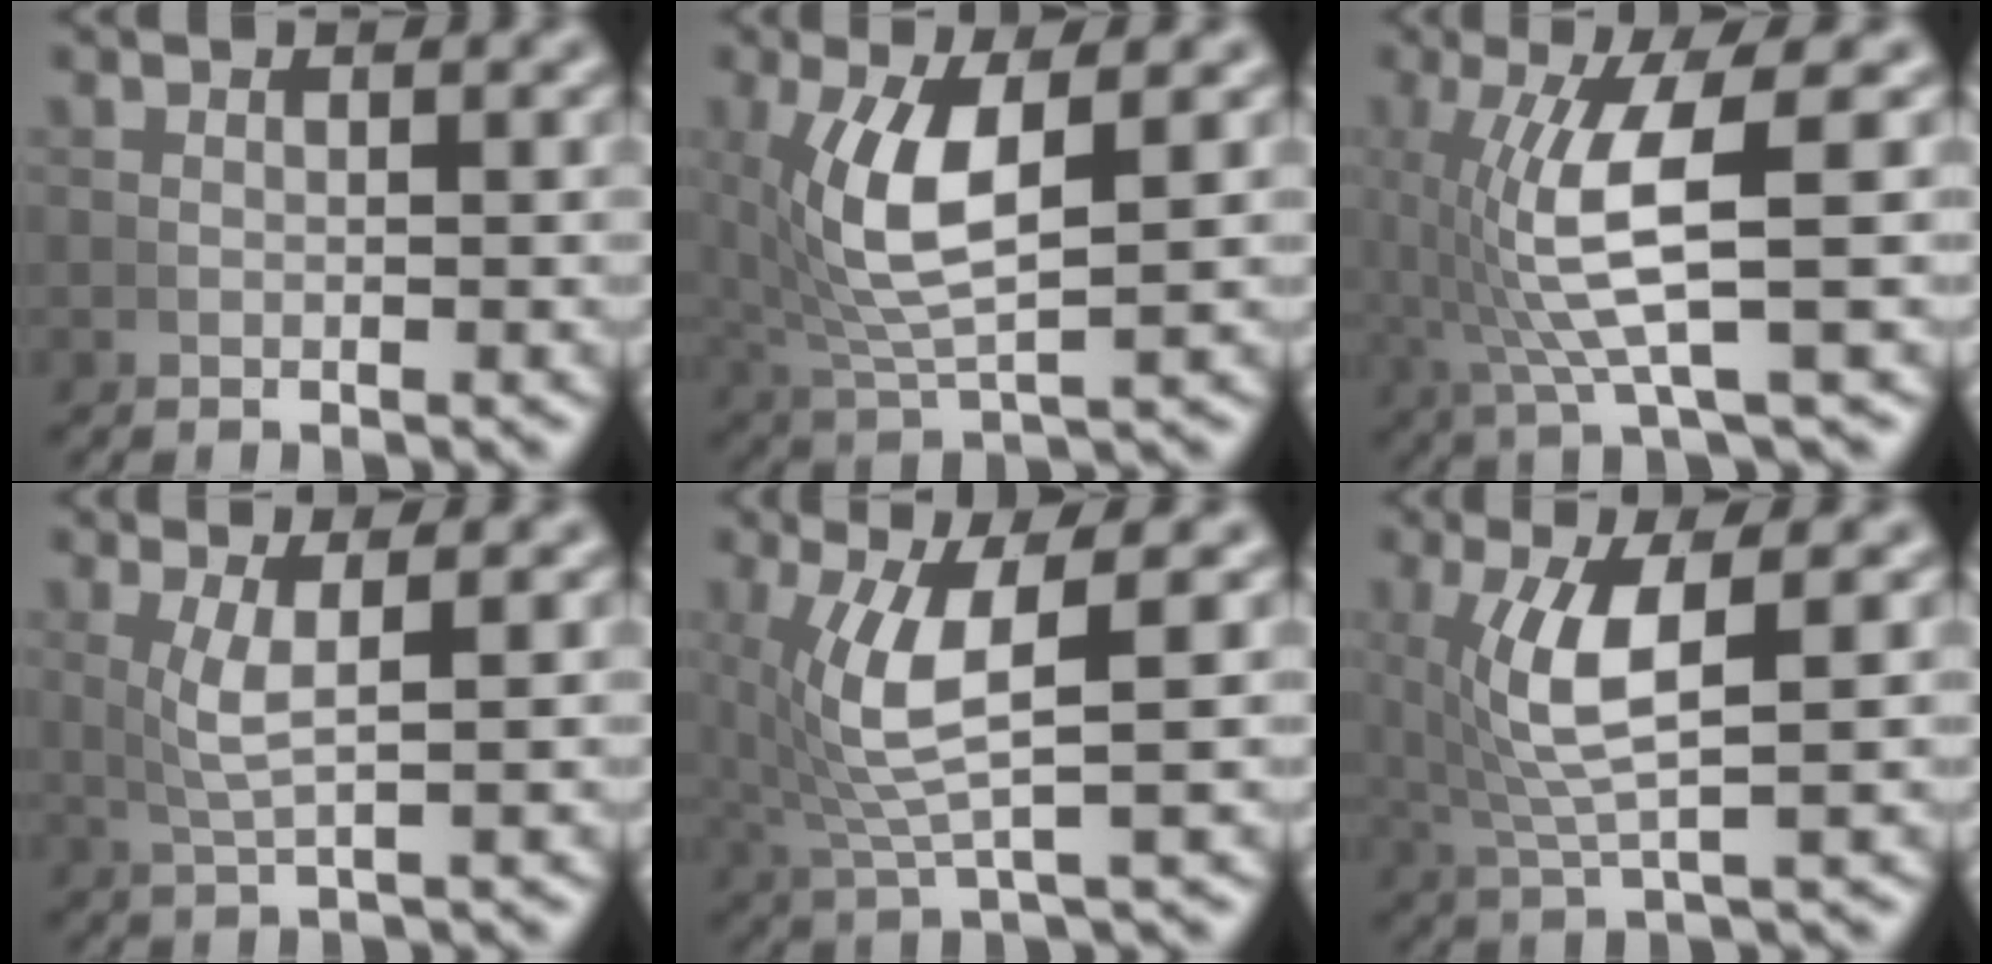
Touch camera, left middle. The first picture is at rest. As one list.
[{"total": 6.5, "force": [1.1, 2.5, 5.9], "torque": [-0.128, -0.006, 0.036]}, {"total": 6.5, "force": [0.1, 0.9, 6.4], "torque": [-0.130, -0.002, 0.009]}, {"total": 3.0, "force": [1.0, 0.1, 2.8], "torque": [-0.056, -0.003, 0.023]}, {"total": 5.6, "force": [1.1, 1.4, 5.3], "torque": [-0.104, 0.003, 0.026]}, {"total": 5.2, "force": [1.0, 1.2, 5.0], "torque": [-0.105, 0.000, 0.028]}]